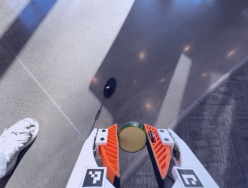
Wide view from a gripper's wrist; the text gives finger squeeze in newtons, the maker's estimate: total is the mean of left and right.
{"total": 8.5, "left": 8.2, "right": 8.8}